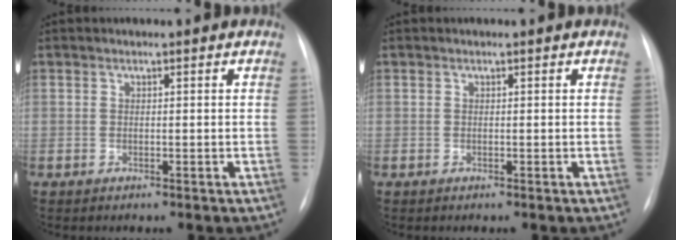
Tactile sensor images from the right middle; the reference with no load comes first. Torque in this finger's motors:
{"motor_torque": [0.00, 0.00, 0.00, 0.00]}